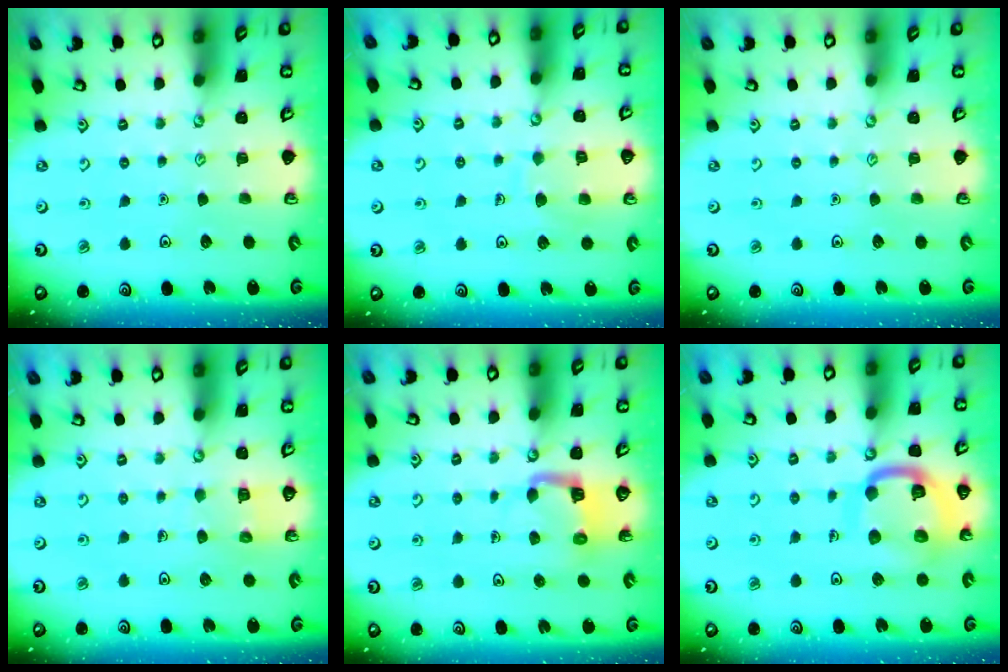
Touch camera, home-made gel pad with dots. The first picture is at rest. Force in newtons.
{"total": 7.3, "press": 7.3, "slide": 0.7}
{"total": 0.0}
{"total": 5.9, "press": 5.9, "slide": 0.6}
{"total": 4.5, "press": 4.5, "slide": 0.1}
{"total": 14.5, "press": 14.4, "slide": 1.6}